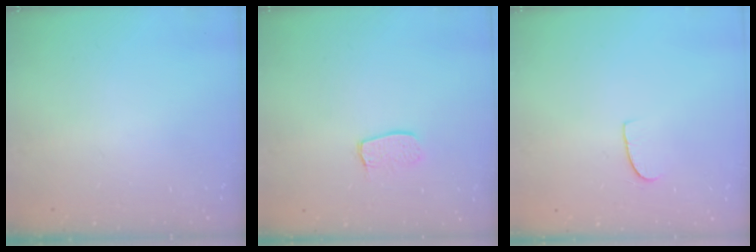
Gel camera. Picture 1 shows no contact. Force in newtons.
{"total": 6.4, "press": 6.4, "slide": 0.1}
{"total": 5.4, "press": 5.4, "slide": 0.4}